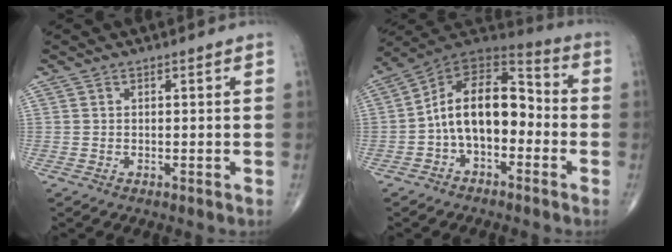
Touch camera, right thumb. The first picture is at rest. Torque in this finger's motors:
{"motor_torque": [0.07, 0.75, 0.41, -0.12, 0.12]}